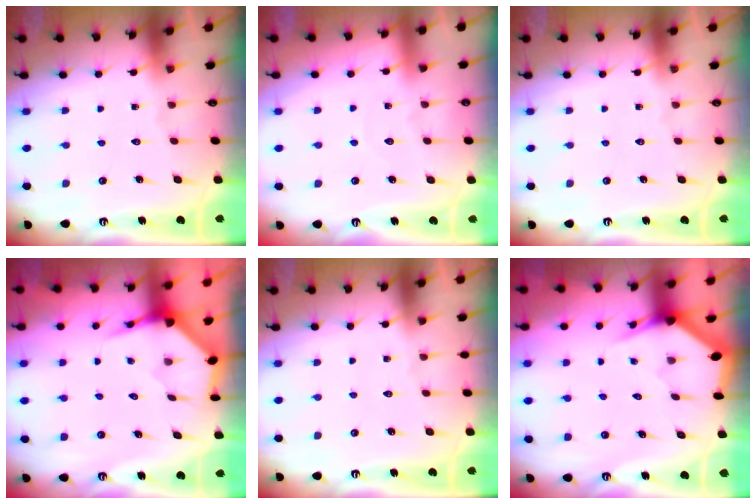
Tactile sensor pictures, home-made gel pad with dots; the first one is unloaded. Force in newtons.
{"total": 3.4, "press": 3.4, "slide": 0.3}
{"total": 0.0}
{"total": 4.0, "press": 3.9, "slide": 0.4}
{"total": 0.0}
{"total": 3.0, "press": 3.0, "slide": 0.0}